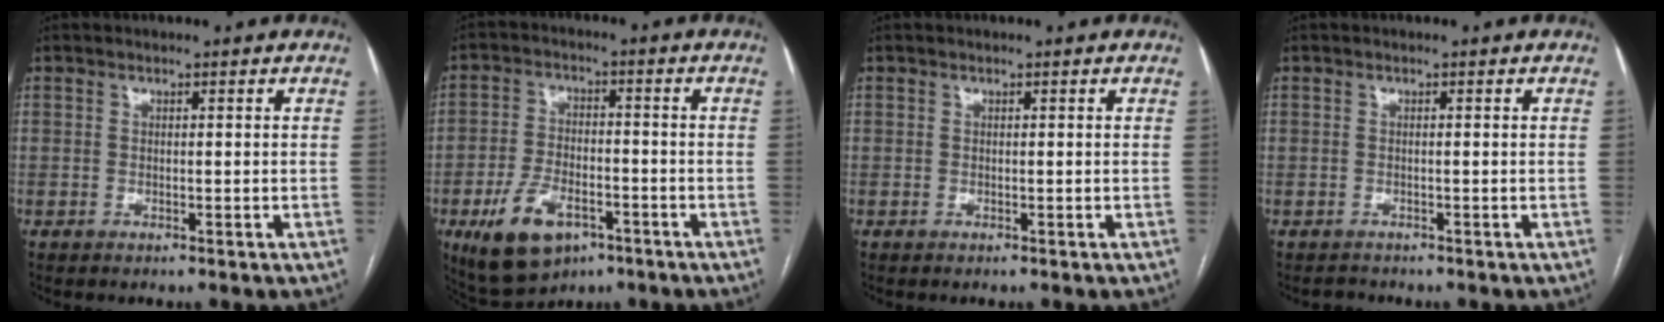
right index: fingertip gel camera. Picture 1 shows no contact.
{"total": 10.6, "force": [-5.4, 5.5, 7.3], "torque": [-0.148, -0.006, -0.083]}
{"total": 0.0}
{"total": 1.0, "force": [-0.9, 0.5, -0.2], "torque": [-0.001, -0.002, -0.013]}